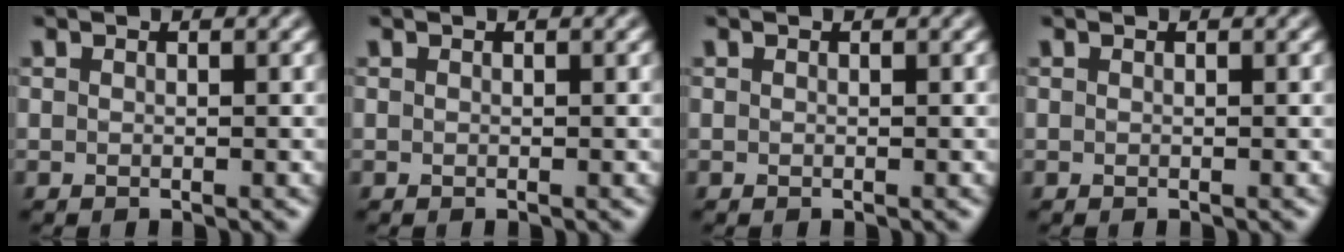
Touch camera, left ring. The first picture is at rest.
{"total": 0.0}
{"total": 0.0}
{"total": 0.0}